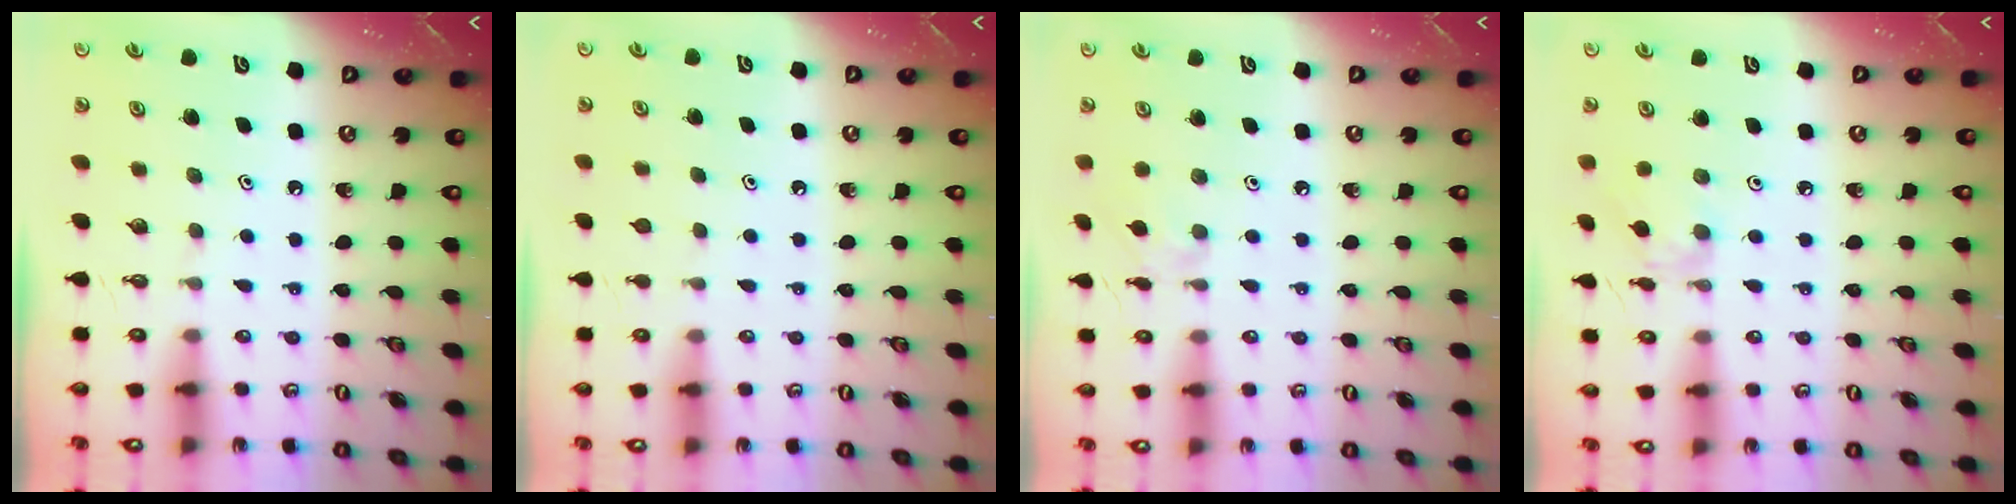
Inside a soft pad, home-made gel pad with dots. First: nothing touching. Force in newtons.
{"total": 0.6, "press": 0.6, "slide": 0.2}
{"total": 1.9, "press": 1.9, "slide": 0.5}
{"total": 2.7, "press": 2.6, "slide": 0.3}